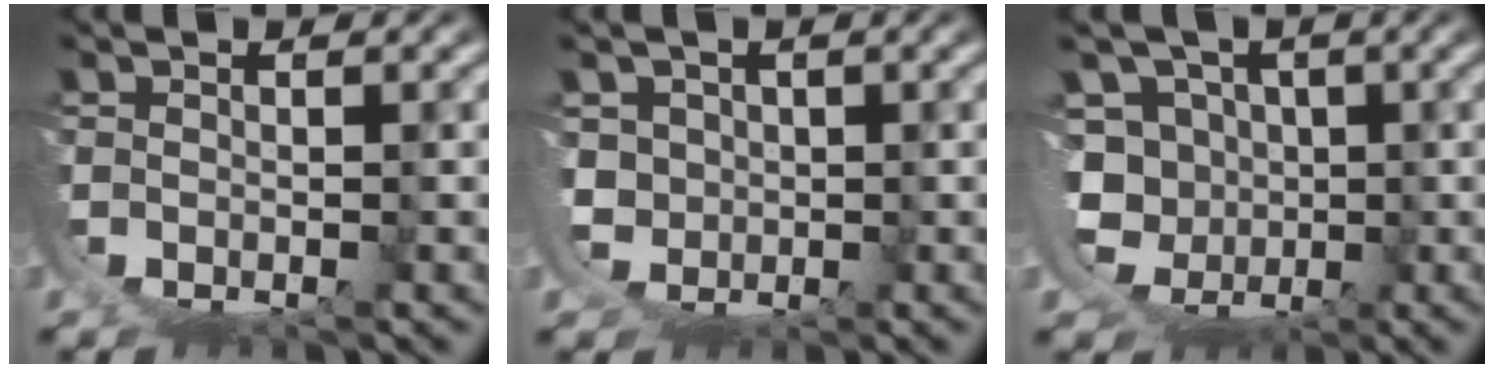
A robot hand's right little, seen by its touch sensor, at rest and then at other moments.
{"total": 5.1, "force": [1.4, 4.9, 0.4], "torque": [-0.033, -0.019, 0.018]}
{"total": 10.5, "force": [1.4, 9.9, 3.2], "torque": [-0.115, -0.050, 0.022]}